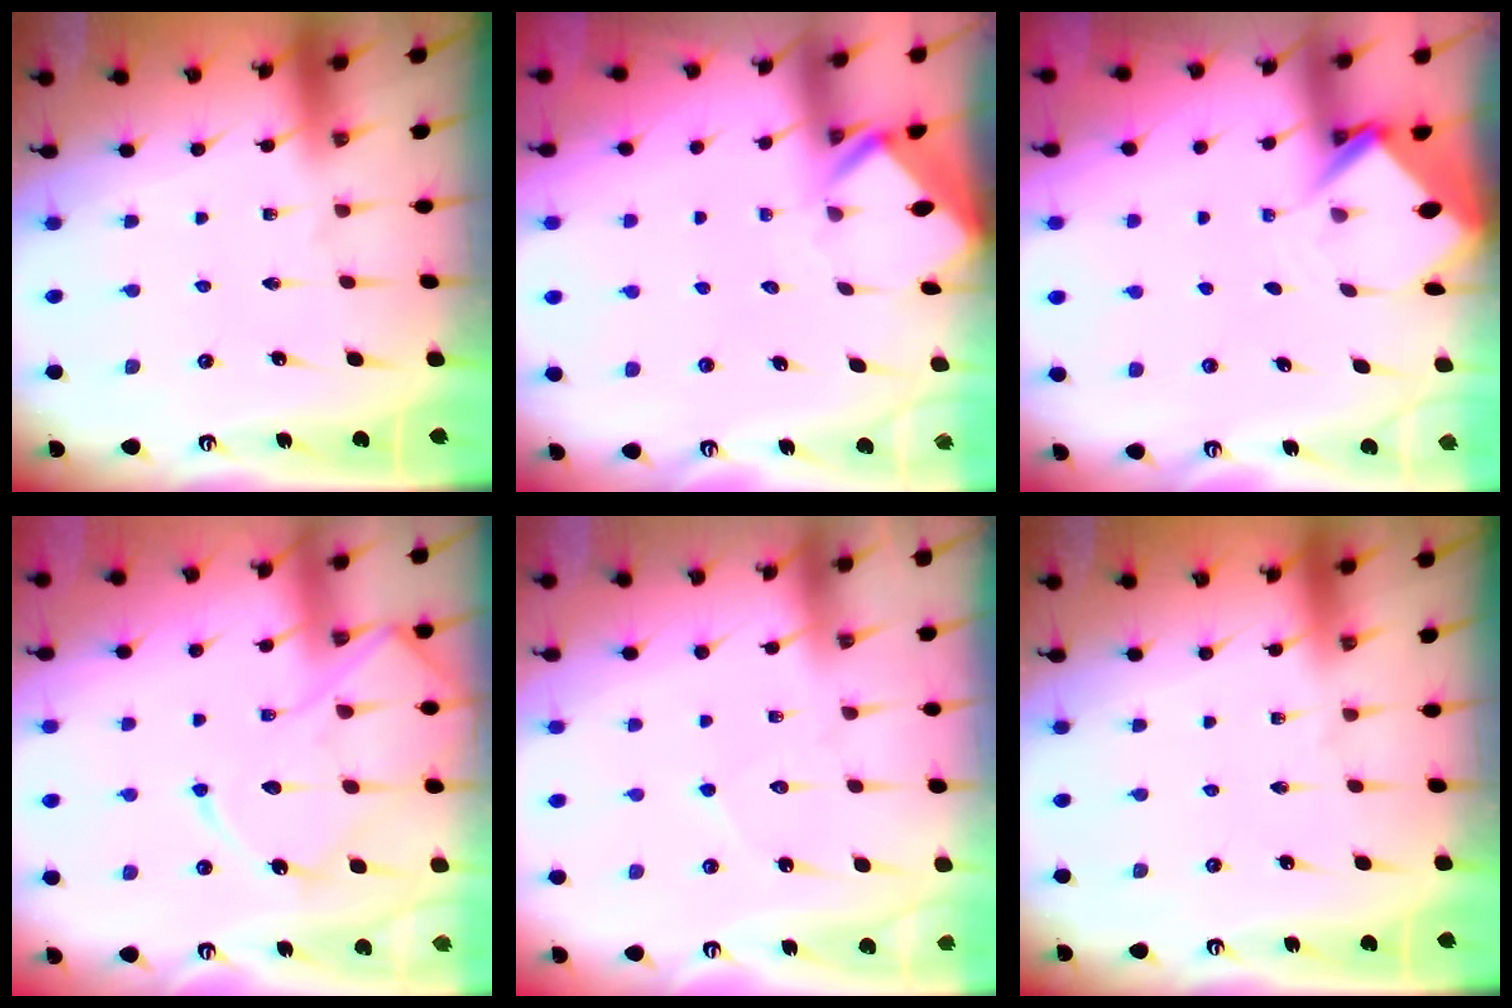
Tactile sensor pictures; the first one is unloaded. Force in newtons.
{"total": 3.0, "press": 3.0, "slide": 0.3}
{"total": 3.8, "press": 3.8, "slide": 0.2}
{"total": 13.7, "press": 13.6, "slide": 1.3}
{"total": 5.8, "press": 5.8, "slide": 0.5}
{"total": 0.0}